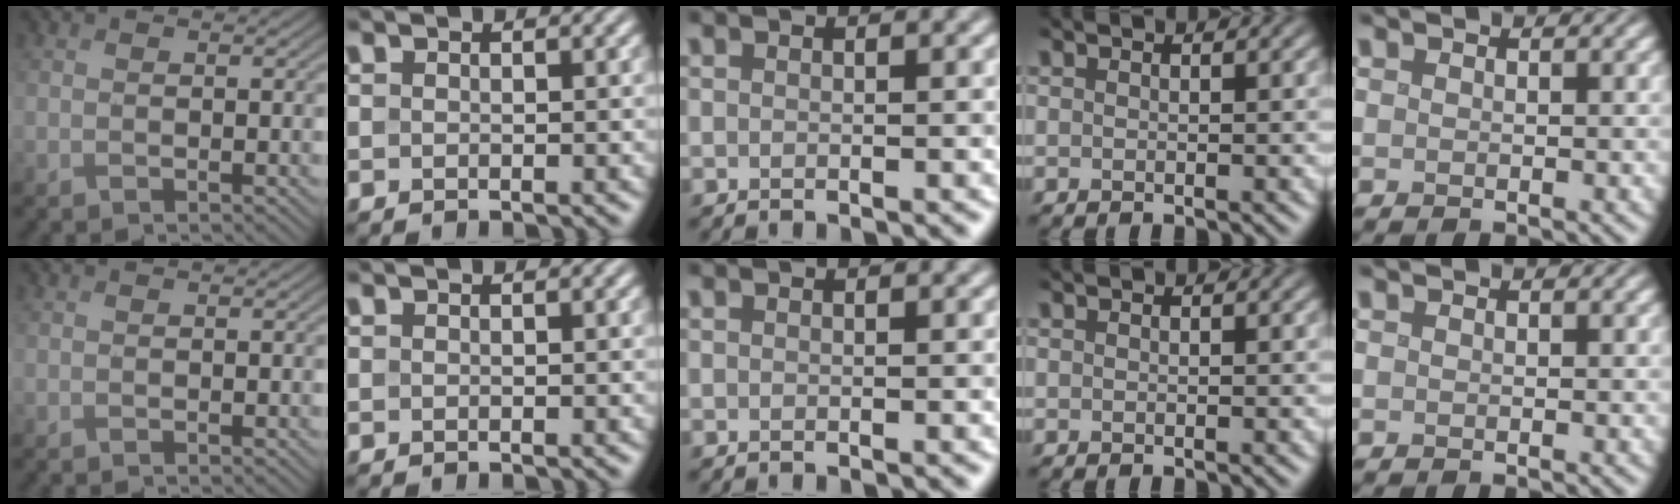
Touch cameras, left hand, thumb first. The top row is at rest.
{}